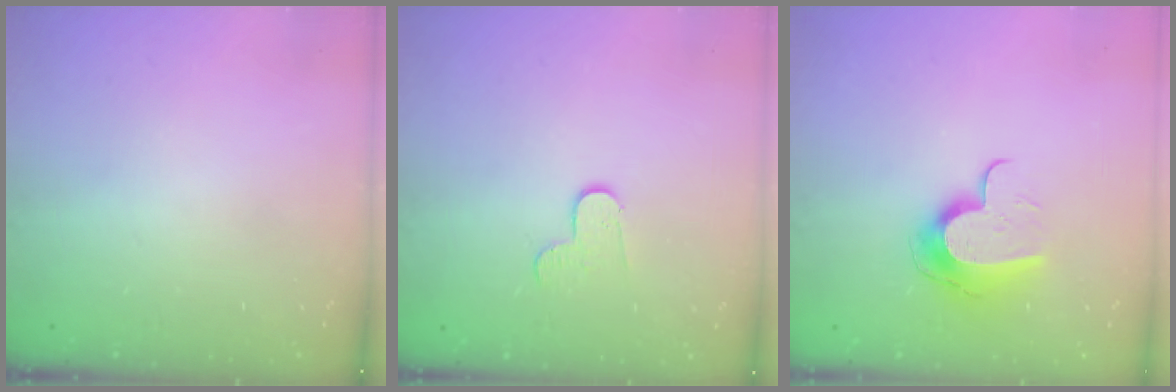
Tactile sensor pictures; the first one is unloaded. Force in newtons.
{"total": 5.5, "press": 5.5, "slide": 0.5}
{"total": 10.8, "press": 10.8, "slide": 0.9}